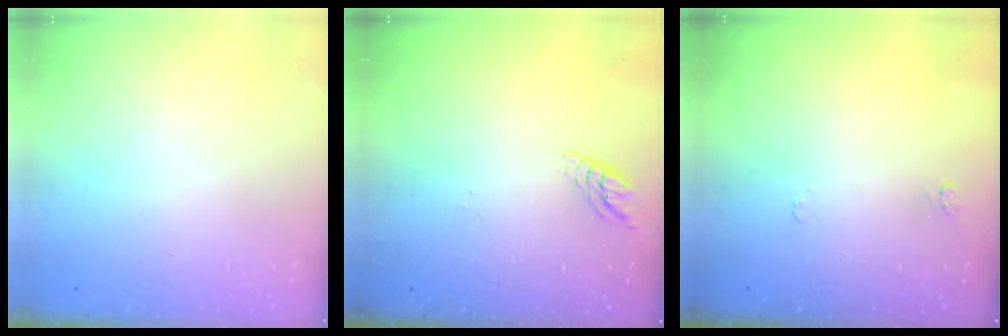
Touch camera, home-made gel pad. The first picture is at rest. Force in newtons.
{"total": 4.9, "press": 4.9, "slide": 0.1}
{"total": 4.9, "press": 4.9, "slide": 0.5}